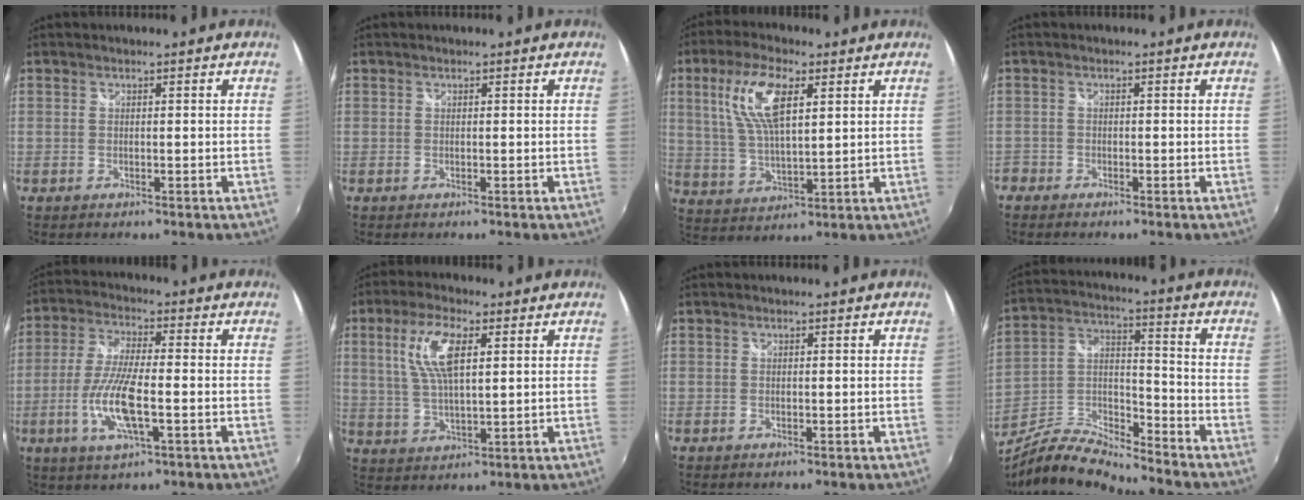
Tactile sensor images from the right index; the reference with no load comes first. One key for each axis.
{"total": 0.0}
{"total": 11.8, "fx": 4.5, "fy": 4.3, "fz": 10.1, "tx": -0.201, "ty": 0.011, "tz": 0.092}
{"total": 1.9, "fx": -1.5, "fy": 1.2, "fz": 0.0, "tx": -0.009, "ty": 0.001, "tz": -0.031}
{"total": 11.3, "fx": -3.0, "fy": 3.0, "fz": 10.5, "tx": -0.217, "ty": -0.008, "tz": -0.061}
{"total": 9.4, "fx": 3.1, "fy": 3.2, "fz": 8.3, "tx": -0.167, "ty": 0.008, "tz": 0.064}
{"total": 0.0}
{"total": 11.2, "fx": -9.2, "fy": 2.3, "fz": 5.9, "tx": -0.125, "ty": 0.002, "tz": -0.183}